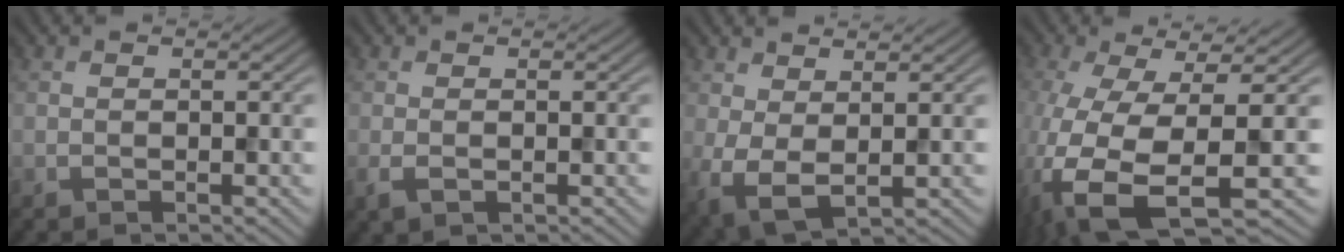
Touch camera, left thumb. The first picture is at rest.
{"total": 1.5, "force": [-0.5, 0.7, 1.3], "torque": [-0.032, -0.006, -0.008]}
{"total": 4.7, "force": [0.8, 2.3, 4.0], "torque": [-0.100, -0.004, 0.015]}
{"total": 13.0, "force": [-3.4, 4.6, 11.7], "torque": [-0.274, -0.032, -0.049]}